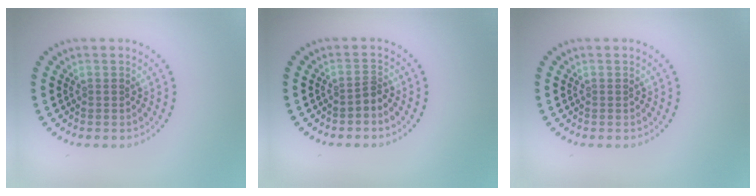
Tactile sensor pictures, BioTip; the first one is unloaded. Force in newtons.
{"total": 1.0, "press": 0.6, "slide": 0.8}
{"total": 0.0}